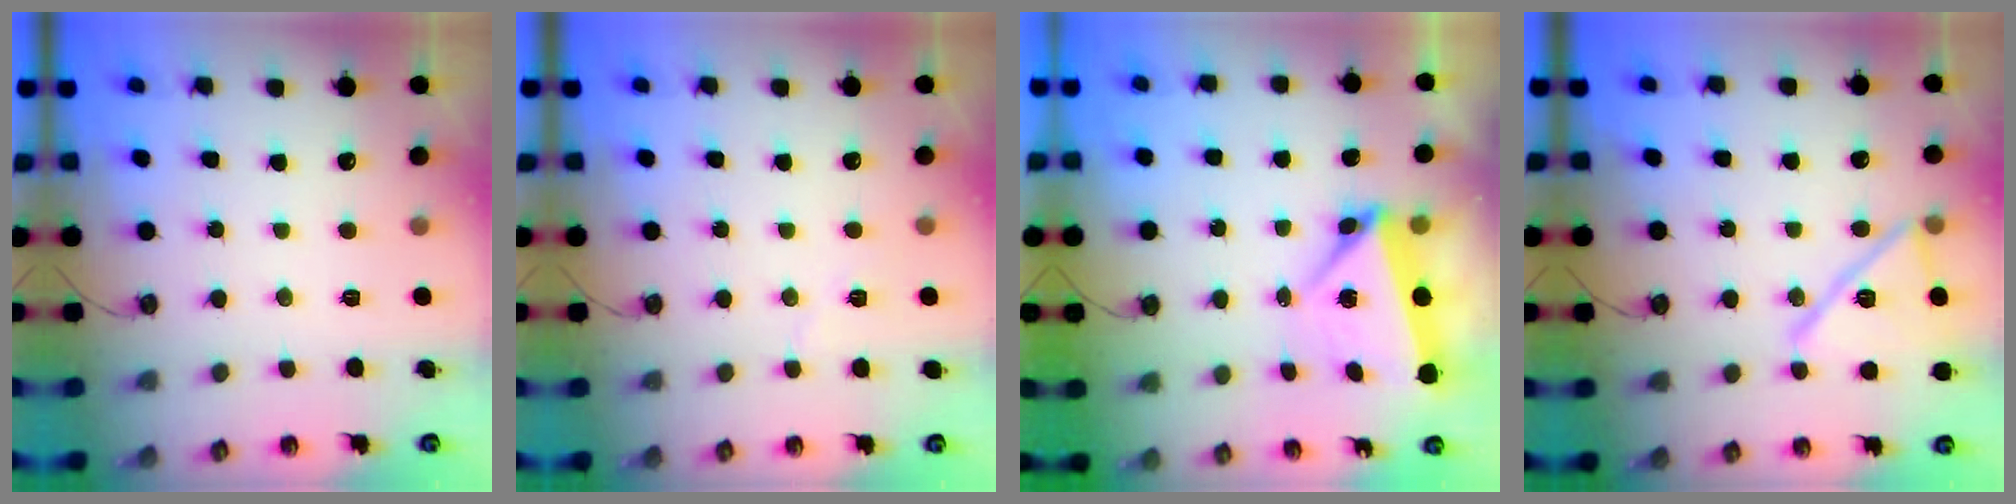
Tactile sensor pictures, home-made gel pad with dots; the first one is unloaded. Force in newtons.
{"total": 4.6, "press": 4.2, "slide": 2.0}
{"total": 5.6, "press": 5.2, "slide": 1.9}
{"total": 15.9, "press": 15.5, "slide": 3.4}